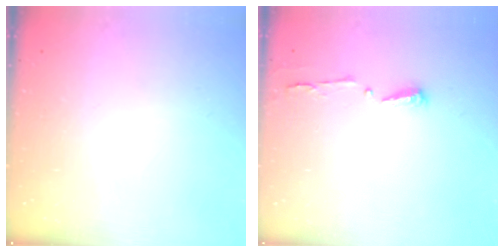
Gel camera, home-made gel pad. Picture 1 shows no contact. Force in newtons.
{"total": 3.7, "press": 3.7, "slide": 0.5}